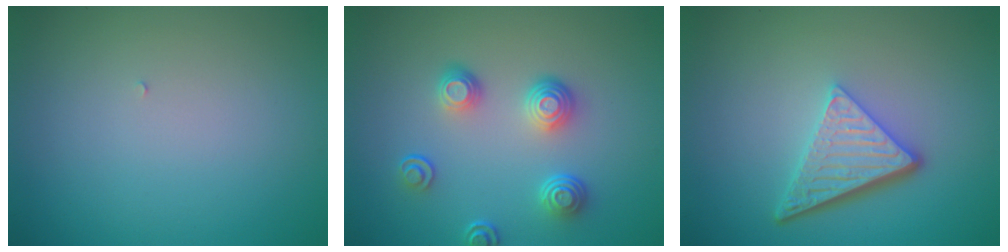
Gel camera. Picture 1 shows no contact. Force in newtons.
{"total": 3.7, "press": 2.9, "slide": 2.3}
{"total": 4.9, "press": 3.5, "slide": 3.4}